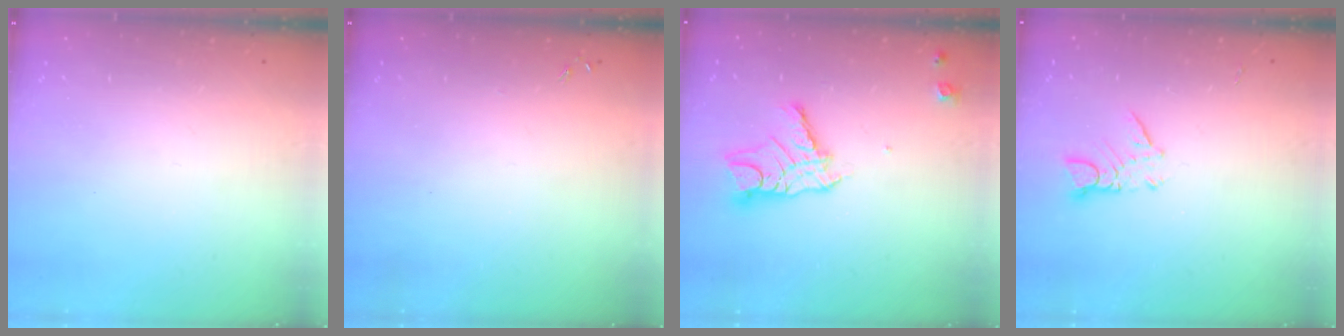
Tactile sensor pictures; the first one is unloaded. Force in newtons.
{"total": 0.0}
{"total": 11.6, "press": 11.5, "slide": 0.9}
{"total": 3.7, "press": 3.7, "slide": 0.5}